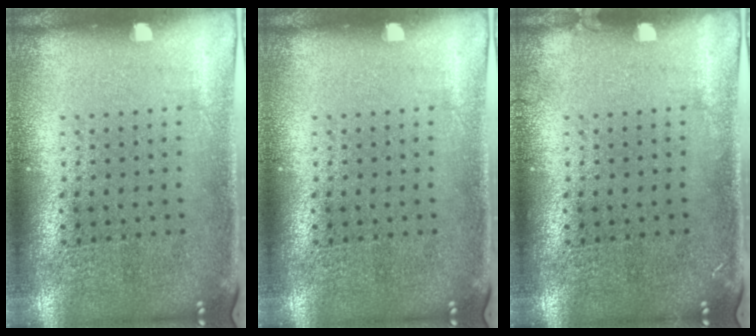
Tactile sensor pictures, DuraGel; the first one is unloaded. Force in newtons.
{"total": 0.0}
{"total": 0.6, "press": 0.6, "slide": 0.2}